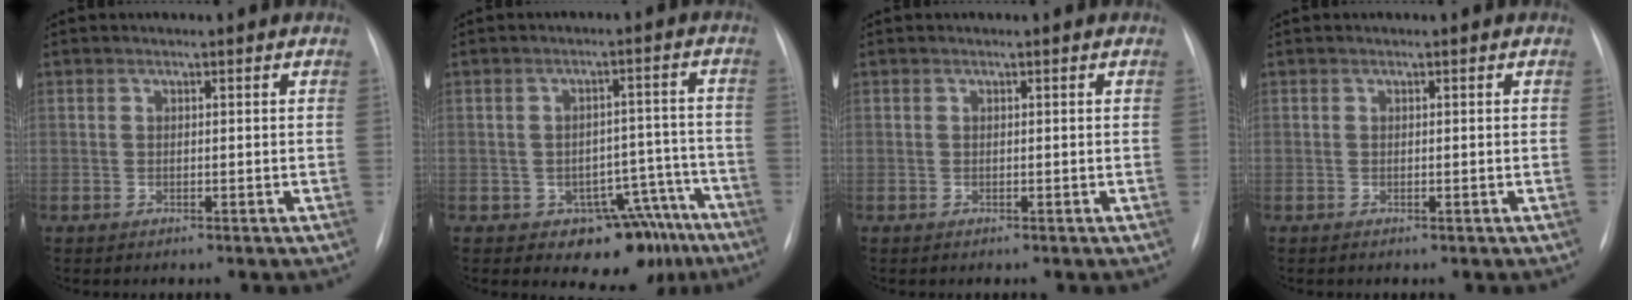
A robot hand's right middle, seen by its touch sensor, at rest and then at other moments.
{"total": 9.0, "force": [-6.2, 5.6, 3.5], "torque": [-0.011, 0.043, -0.079]}
{"total": 0.0}
{"total": 0.0}